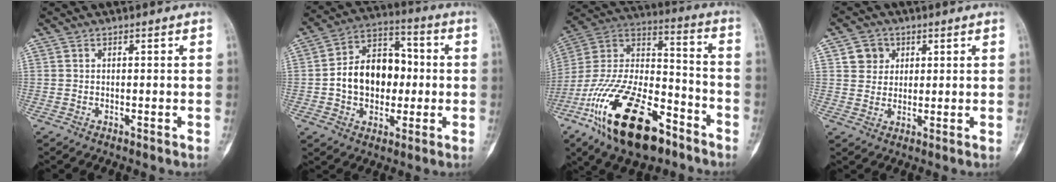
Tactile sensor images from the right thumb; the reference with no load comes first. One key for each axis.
{"total": 15.0, "fx": -0.7, "fy": 10.8, "fz": 10.3, "tx": -0.129, "ty": 0.035, "tz": -0.014}
{"total": 27.5, "fx": -15.4, "fy": 12.6, "fz": 19.1, "tx": -0.390, "ty": 0.056, "tz": -0.273}
{"total": 4.8, "fx": 1.8, "fy": 4.3, "fz": 1.1, "tx": 0.006, "ty": -0.003, "tz": 0.029}